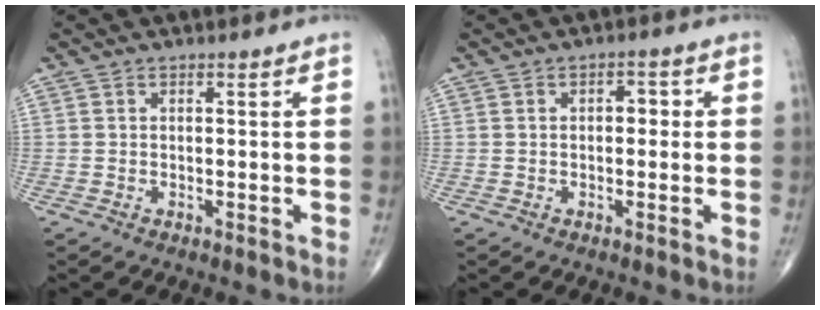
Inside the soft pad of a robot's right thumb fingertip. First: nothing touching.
{"total": 2.6, "force": [0.2, 1.6, 2.1], "torque": [-0.016, 0.010, -0.003]}